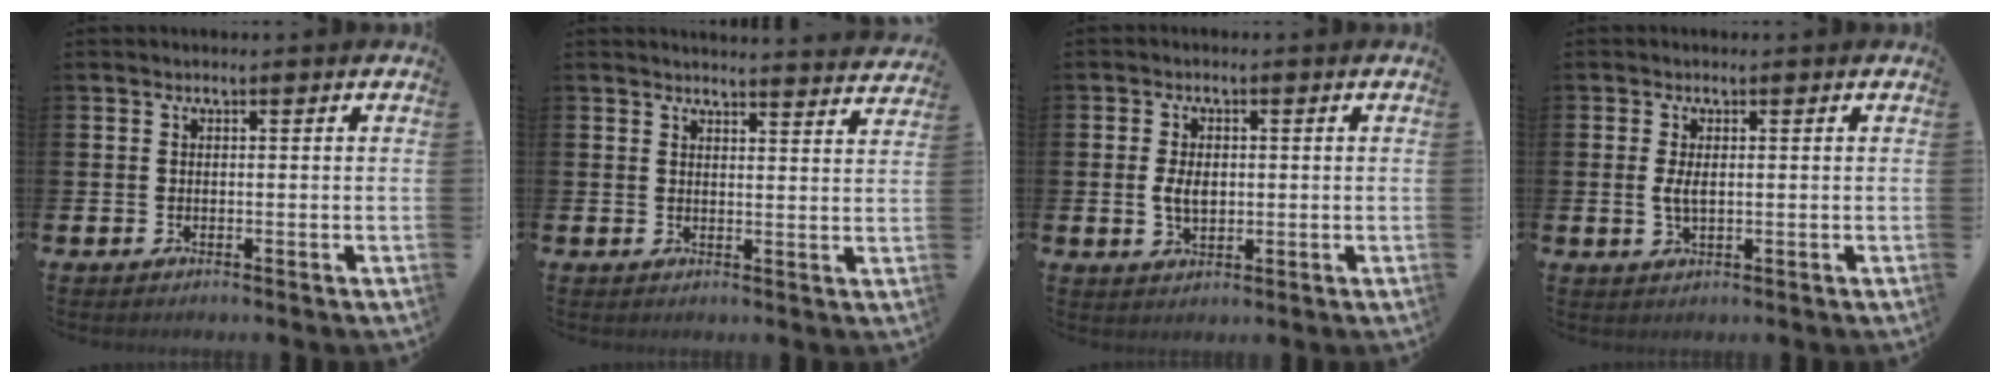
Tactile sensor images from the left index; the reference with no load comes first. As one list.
[{"total": 3.4, "force": [3.4, -0.2, -0.1], "torque": [0.010, -0.029, 0.058]}, {"total": 3.6, "force": [0.2, 2.2, 2.8], "torque": [-0.044, 0.004, -0.001]}, {"total": 2.3, "force": [0.2, 0.9, 2.1], "torque": [-0.037, 0.001, 0.002]}]